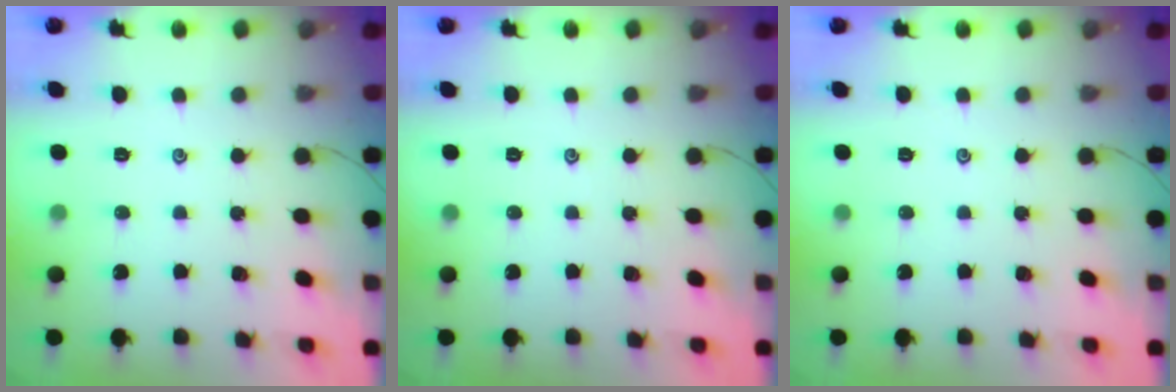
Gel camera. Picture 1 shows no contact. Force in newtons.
{"total": 0.0}
{"total": 0.0}